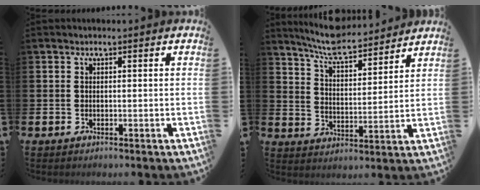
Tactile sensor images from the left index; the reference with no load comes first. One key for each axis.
{"total": 7.9, "fx": 7.6, "fy": 1.1, "fz": 2.0, "tx": -0.074, "ty": -0.051, "tz": 0.134}